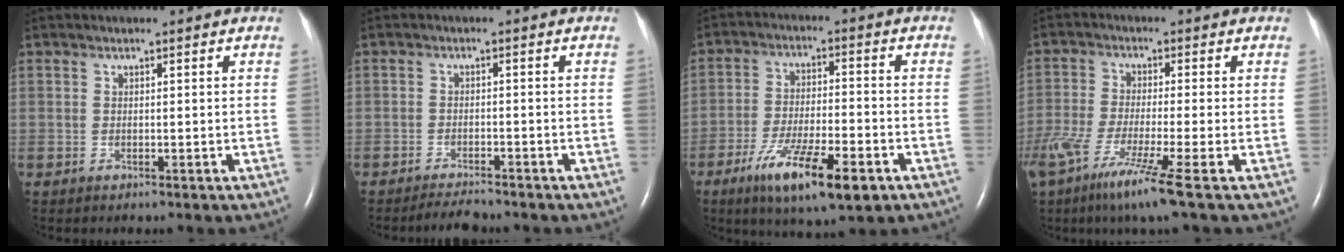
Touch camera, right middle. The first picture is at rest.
{"total": 2.9, "force": [-2.8, 0.2, 0.7], "torque": [-0.021, -0.013, -0.046]}
{"total": 12.5, "force": [-6.8, 2.4, 10.3], "torque": [-0.187, -0.022, -0.108]}
{"total": 12.4, "force": [-7.6, -0.7, 9.7], "torque": [-0.190, -0.046, -0.136]}